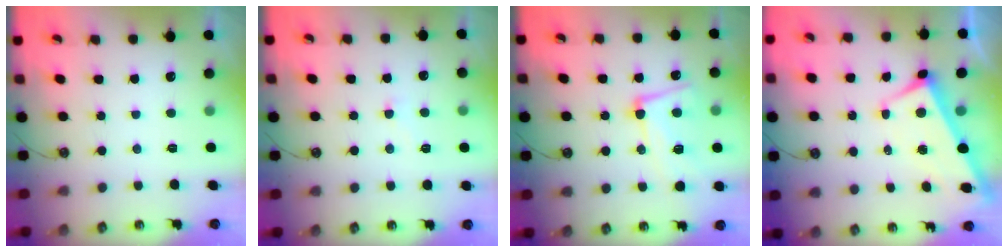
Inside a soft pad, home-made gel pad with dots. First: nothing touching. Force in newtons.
{"total": 2.4, "press": 2.3, "slide": 0.7}
{"total": 9.0, "press": 8.7, "slide": 2.0}
{"total": 2.9, "press": 2.8, "slide": 0.9}